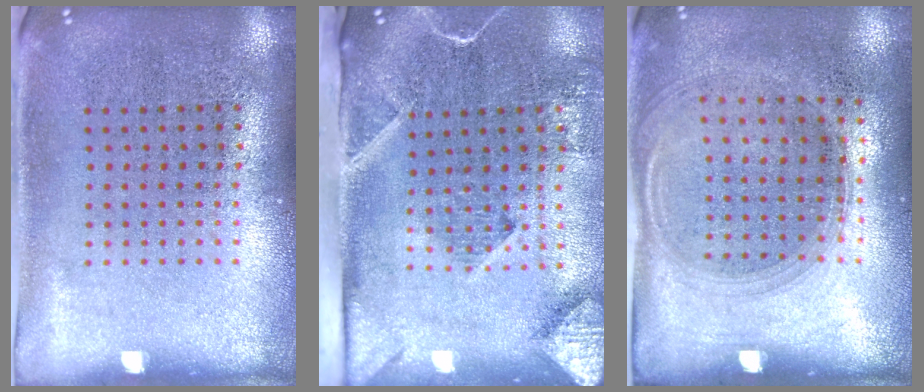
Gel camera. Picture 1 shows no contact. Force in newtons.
{"total": 2.9, "press": 2.1, "slide": 2.0}
{"total": 1.4, "press": 1.2, "slide": 0.7}